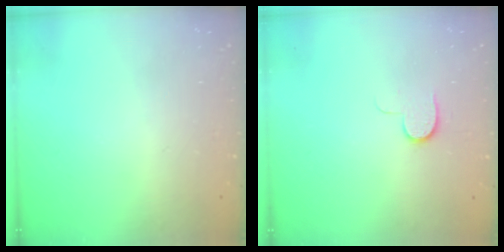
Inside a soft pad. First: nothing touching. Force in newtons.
{"total": 5.3, "press": 5.3, "slide": 0.5}